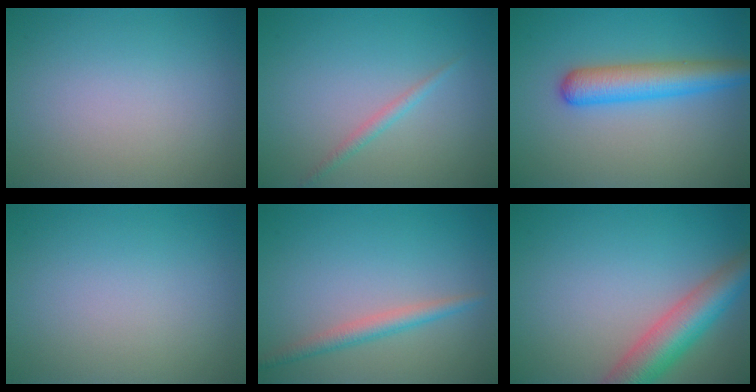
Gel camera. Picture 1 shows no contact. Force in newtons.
{"total": 1.1, "press": 1.1, "slide": 0.0}
{"total": 4.7, "press": 4.7, "slide": 0.2}
{"total": 0.0}
{"total": 2.2, "press": 2.1, "slide": 0.0}
{"total": 6.2, "press": 6.2, "slide": 0.3}